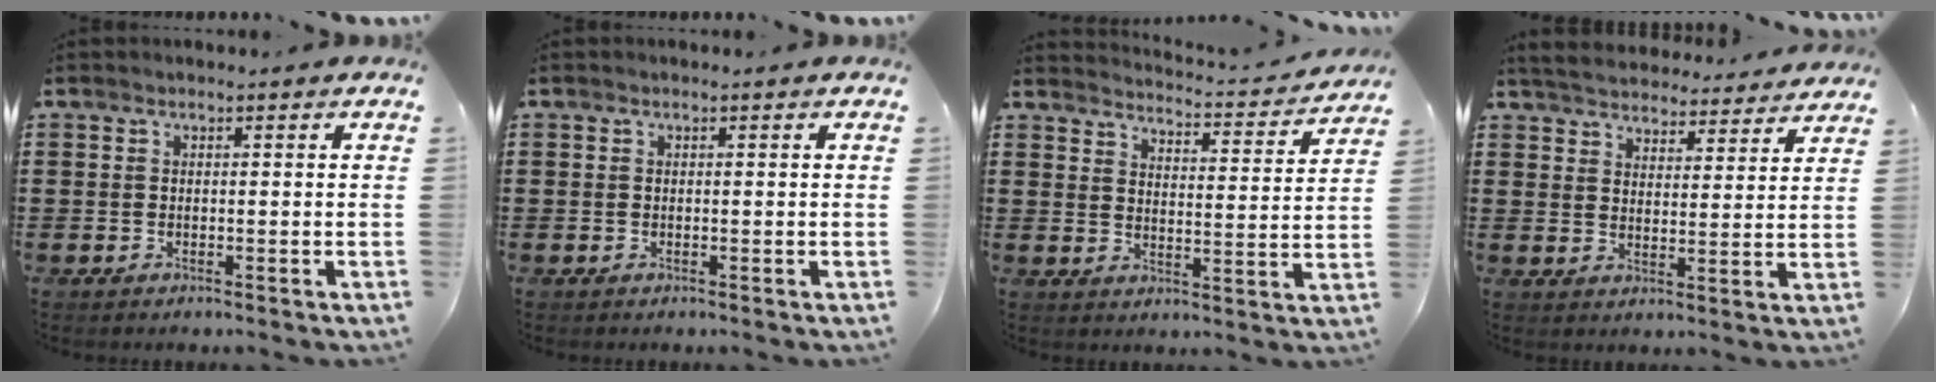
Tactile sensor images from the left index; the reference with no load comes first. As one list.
[{"total": 0.0}, {"total": 3.1, "force": [3.1, -0.4, 0.5], "torque": [-0.021, -0.033, 0.044]}, {"total": 4.8, "force": [4.8, 0.2, 0.3], "torque": [-0.030, -0.029, 0.082]}]